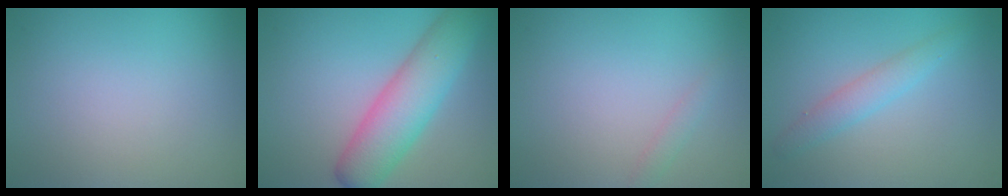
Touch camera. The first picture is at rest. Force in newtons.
{"total": 6.7, "press": 6.7, "slide": 0.1}
{"total": 0.9, "press": 0.9, "slide": 0.0}
{"total": 2.9, "press": 2.9, "slide": 0.4}